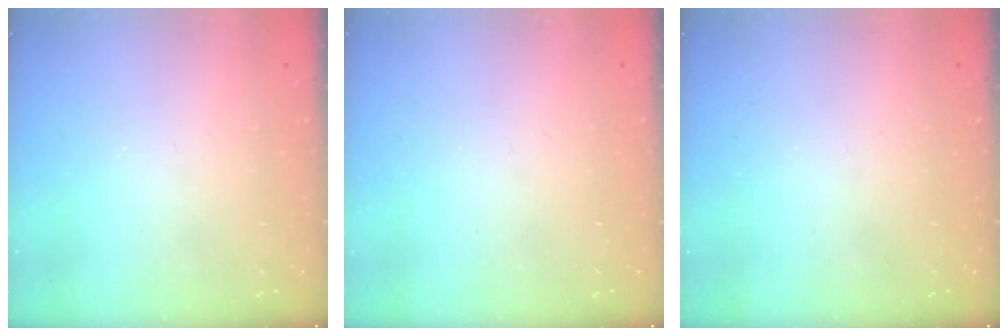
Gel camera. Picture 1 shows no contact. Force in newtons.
{"total": 0.0}
{"total": 0.0}